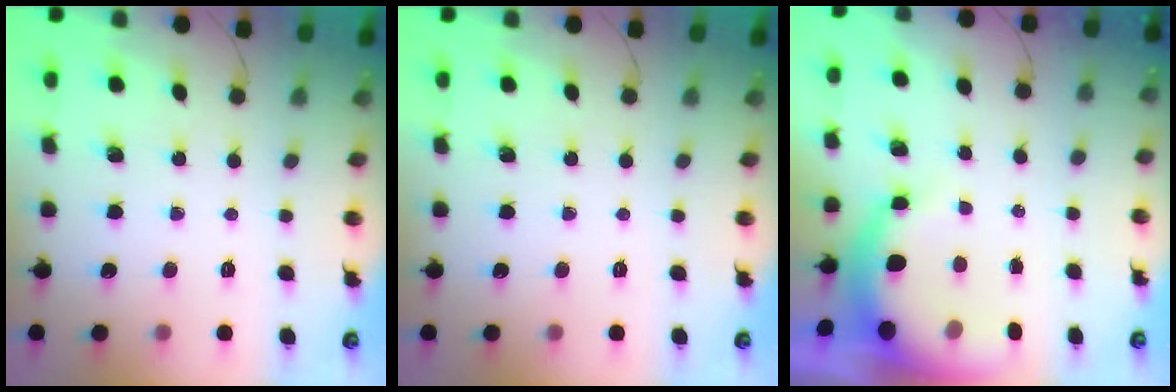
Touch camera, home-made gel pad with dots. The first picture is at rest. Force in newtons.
{"total": 0.0}
{"total": 8.2, "press": 8.0, "slide": 1.8}